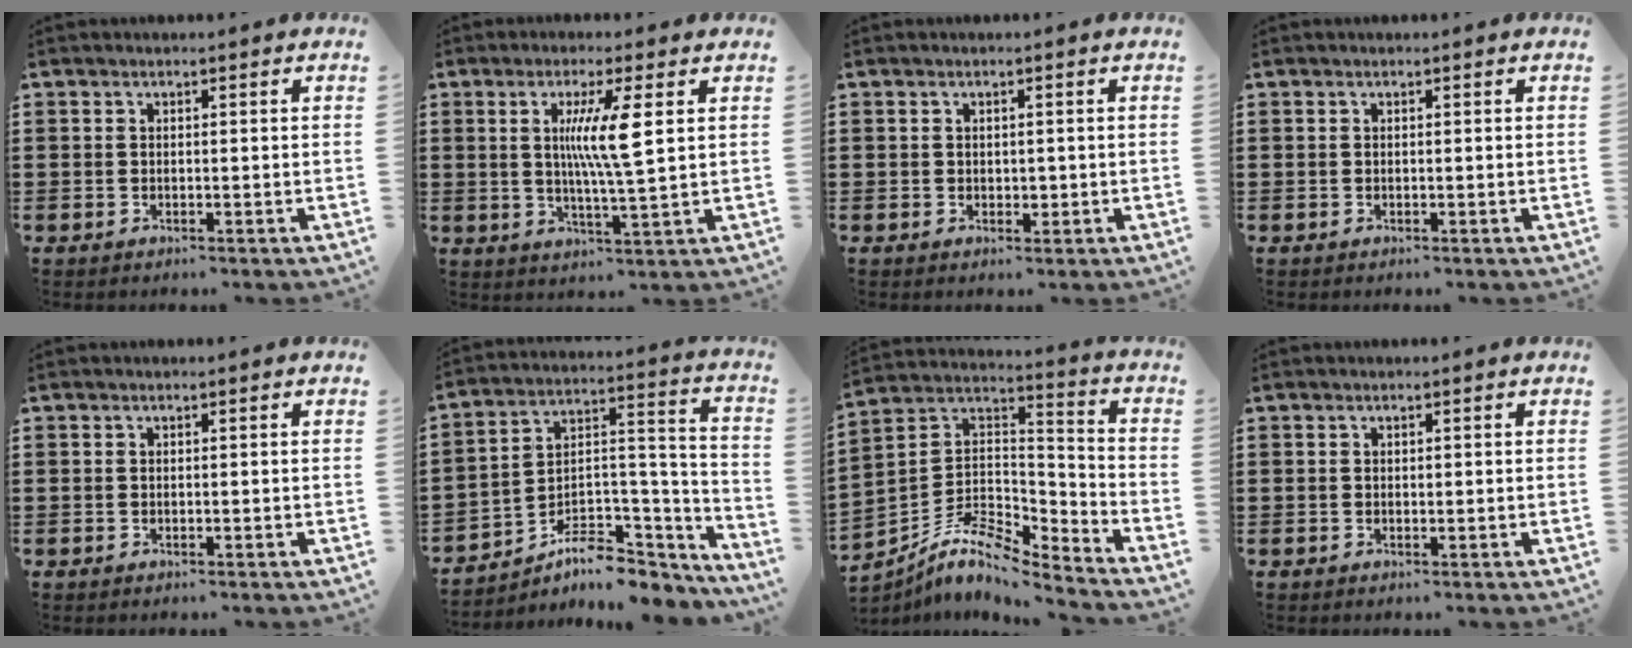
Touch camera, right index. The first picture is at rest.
{"total": 7.6, "force": [1.9, 0.1, 7.4], "torque": [-0.144, -0.006, 0.026]}
{"total": 1.1, "force": [0.3, 0.9, 0.6], "torque": [-0.013, 0.006, 0.005]}
{"total": 0.0}
{"total": 0.0}
{"total": 7.0, "force": [-5.2, 3.6, 3.2], "torque": [-0.065, -0.005, -0.096]}
{"total": 8.6, "force": [-7.0, 2.6, 4.2], "torque": [-0.091, 0.001, -0.140]}
{"total": 0.0}